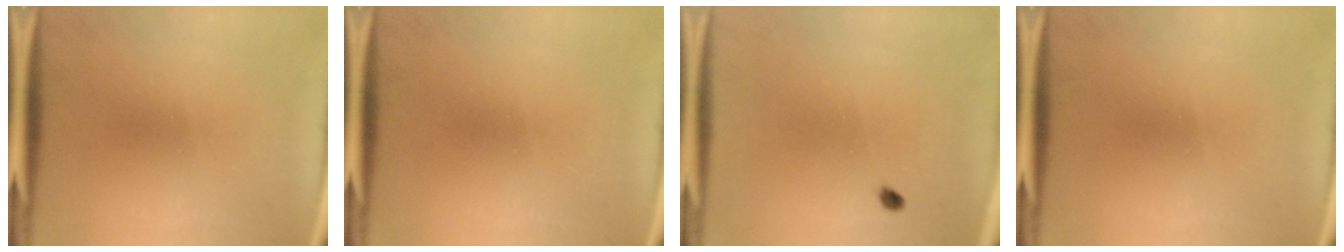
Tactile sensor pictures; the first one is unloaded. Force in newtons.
{"total": 0.0}
{"total": 1.6}
{"total": 0.0}